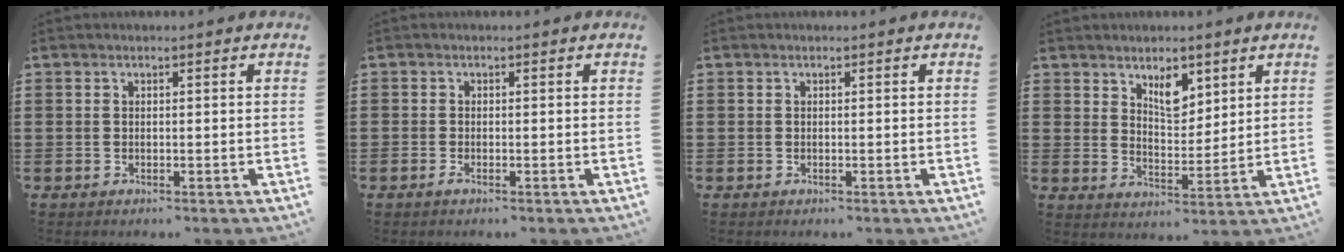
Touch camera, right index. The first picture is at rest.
{"total": 0.7, "force": [-0.5, 0.2, 0.5], "torque": [-0.011, -0.006, -0.007]}
{"total": 0.0}
{"total": 5.6, "force": [3.7, 2.9, 3.0], "torque": [-0.047, -0.005, 0.062]}